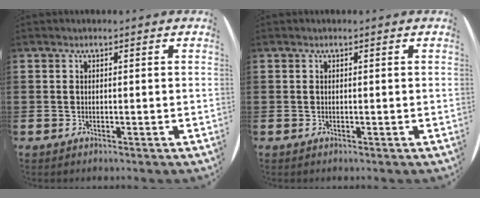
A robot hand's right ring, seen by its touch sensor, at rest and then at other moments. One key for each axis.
{"total": 0.0}